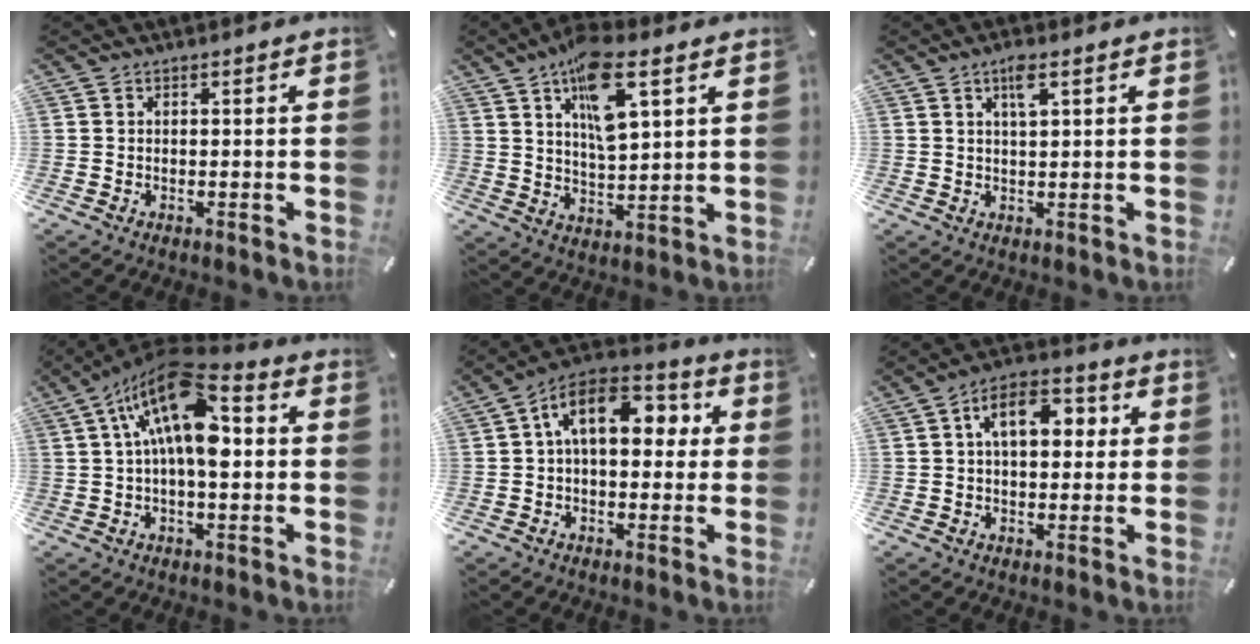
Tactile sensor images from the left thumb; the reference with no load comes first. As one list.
[{"total": 12.7, "force": [6.9, 4.9, 9.5], "torque": [-0.156, -0.021, 0.117]}, {"total": 3.9, "force": [2.0, 1.0, 3.2], "torque": [-0.070, 0.005, 0.033]}, {"total": 17.5, "force": [4.0, 7.9, 15.1], "torque": [-0.274, -0.020, 0.061]}, {"total": 14.0, "force": [3.0, 8.5, 10.7], "torque": [-0.177, 0.008, 0.052]}, {"total": 9.7, "force": [1.9, 6.2, 7.2], "torque": [-0.103, 0.006, 0.028]}]